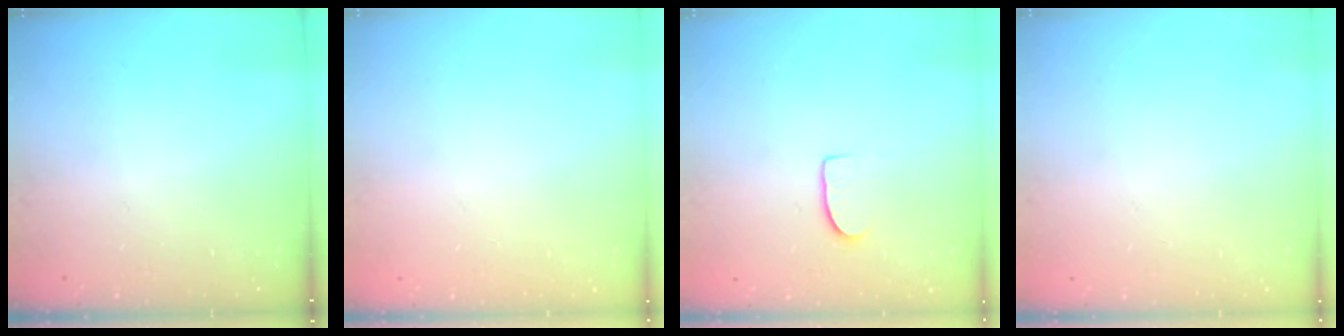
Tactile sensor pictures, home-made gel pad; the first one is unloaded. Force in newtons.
{"total": 0.0}
{"total": 5.8, "press": 5.8, "slide": 0.5}
{"total": 0.0}